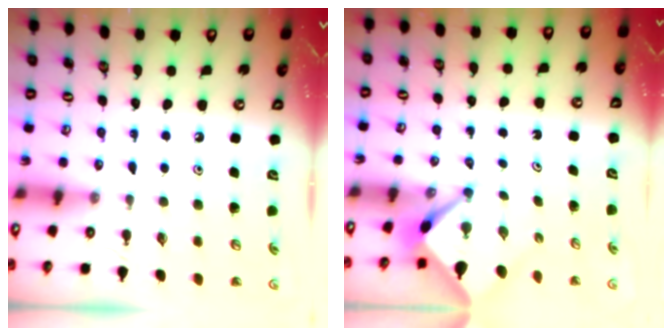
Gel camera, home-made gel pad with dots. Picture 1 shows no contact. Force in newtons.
{"total": 2.7, "press": 2.6, "slide": 0.2}